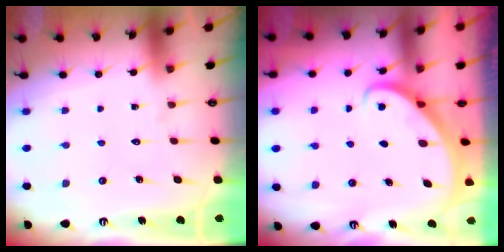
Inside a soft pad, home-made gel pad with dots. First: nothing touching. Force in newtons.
{"total": 2.6, "press": 2.6, "slide": 0.2}